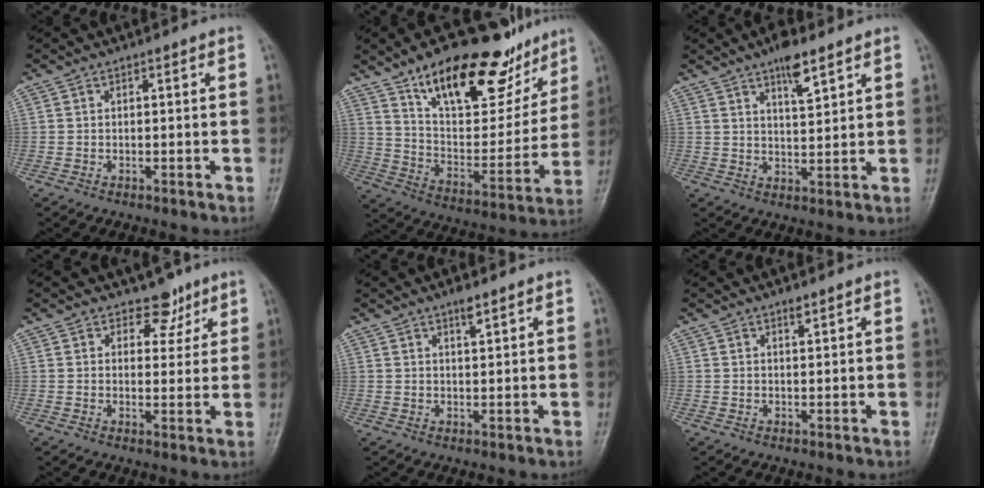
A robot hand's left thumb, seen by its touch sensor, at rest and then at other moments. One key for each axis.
{"total": 25.4, "fx": 16.6, "fy": 11.3, "fz": 15.6, "tx": -0.180, "ty": -0.064, "tz": 0.264}
{"total": 6.4, "fx": 4.1, "fy": 1.9, "fz": 4.5, "tx": -0.063, "ty": -0.023, "tz": 0.066}
{"total": 4.4, "fx": 3.0, "fy": 3.0, "fz": 1.1, "tx": 0.016, "ty": -0.015, "tz": 0.042}
{"total": 2.2, "fx": 1.5, "fy": 0.5, "fz": 1.5, "tx": -0.024, "ty": -0.005, "tz": 0.027}
{"total": 1.2, "fx": 0.9, "fy": 0.3, "fz": 0.8, "tx": -0.010, "ty": -0.005, "tz": 0.016}